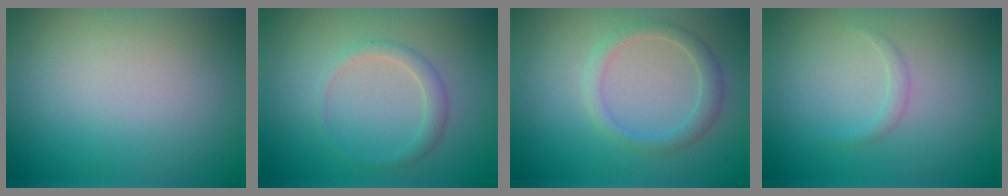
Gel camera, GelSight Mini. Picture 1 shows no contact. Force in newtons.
{"total": 1.6, "press": 1.6, "slide": 0.1}
{"total": 2.3, "press": 2.3, "slide": 0.1}
{"total": 0.8, "press": 0.8, "slide": 0.1}